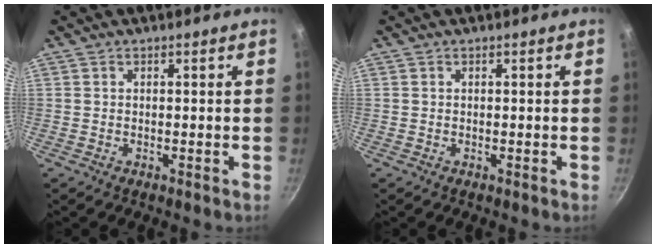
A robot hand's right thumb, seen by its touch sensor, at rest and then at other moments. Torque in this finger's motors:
{"motor_torque": [-0.01, 0.01, -0.02, -0.02, 0.00]}